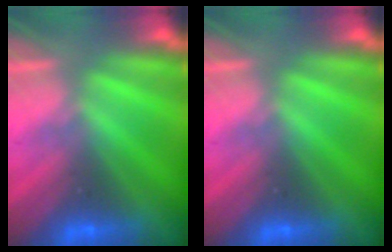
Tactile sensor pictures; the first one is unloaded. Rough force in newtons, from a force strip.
{"total": 0.0}